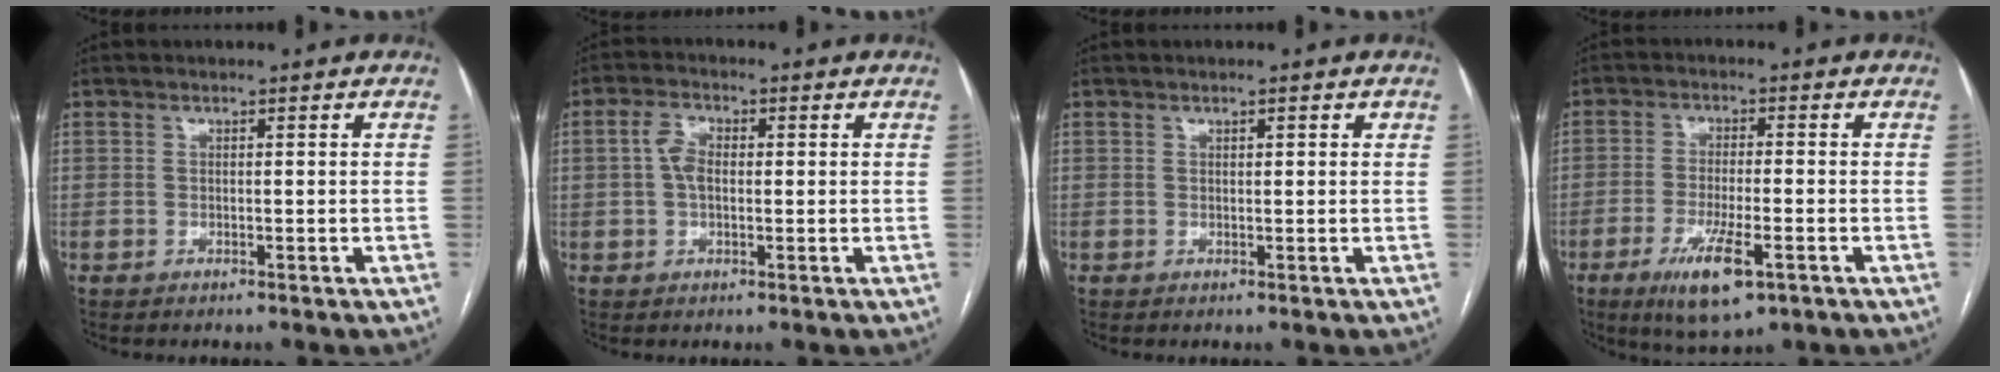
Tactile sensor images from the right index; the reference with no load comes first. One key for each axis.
{"total": 3.7, "fx": 0.3, "fy": 2.1, "fz": 3.0, "tx": -0.069, "ty": 0.014, "tz": 0.007}
{"total": 1.0, "fx": 0.6, "fy": 0.3, "fz": 0.7, "tx": -0.010, "ty": 0.001, "tz": 0.008}
{"total": 8.7, "fx": -4.2, "fy": 1.8, "fz": 7.4, "tx": -0.138, "ty": -0.019, "tz": -0.063}